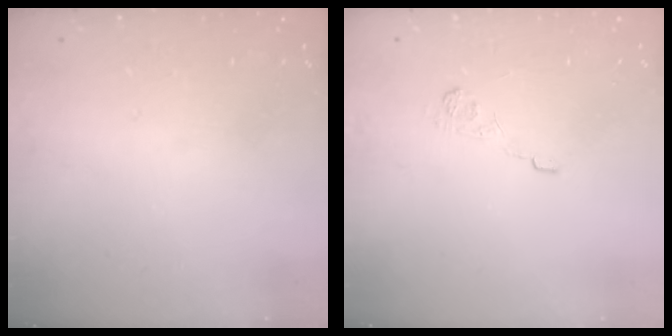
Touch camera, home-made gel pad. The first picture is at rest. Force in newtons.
{"total": 8.5, "press": 8.4, "slide": 1.5}